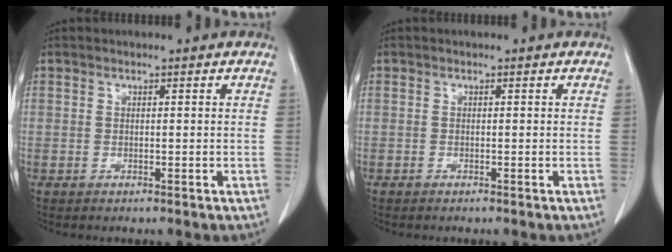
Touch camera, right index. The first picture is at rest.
{"total": 0.0}